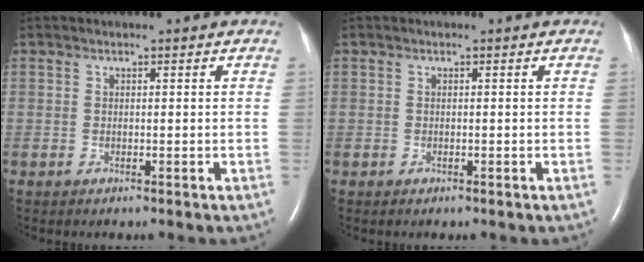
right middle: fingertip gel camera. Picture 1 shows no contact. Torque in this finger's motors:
{"motor_torque": [-0.15, 0.07, 0.02, 0.01]}